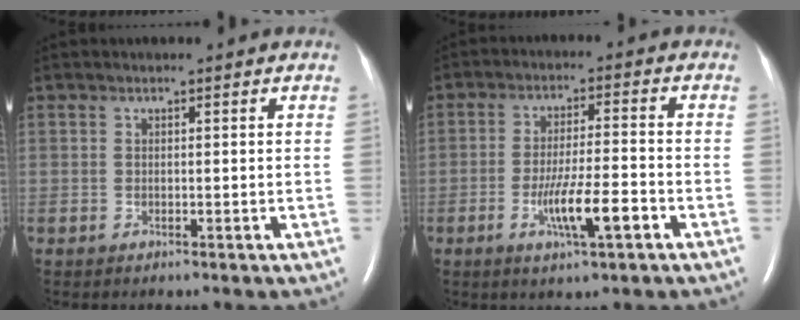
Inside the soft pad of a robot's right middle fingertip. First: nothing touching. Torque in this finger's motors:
{"motor_torque": [1.18, -0.76, 0.59, 0.18]}